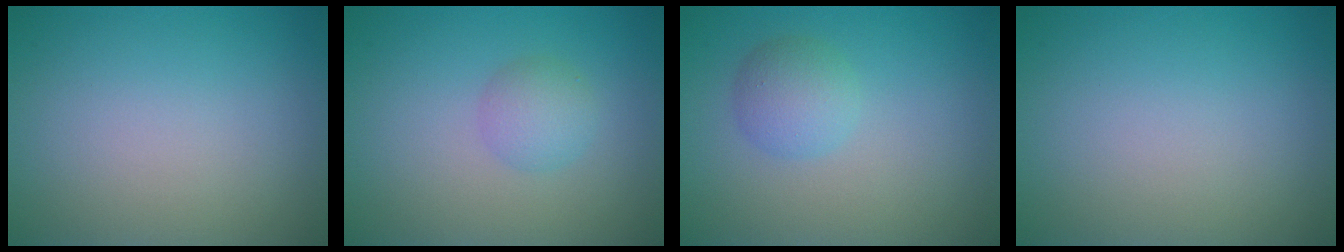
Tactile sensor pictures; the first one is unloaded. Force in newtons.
{"total": 2.1, "press": 2.1, "slide": 0.0}
{"total": 2.5, "press": 2.5, "slide": 0.1}
{"total": 0.0}